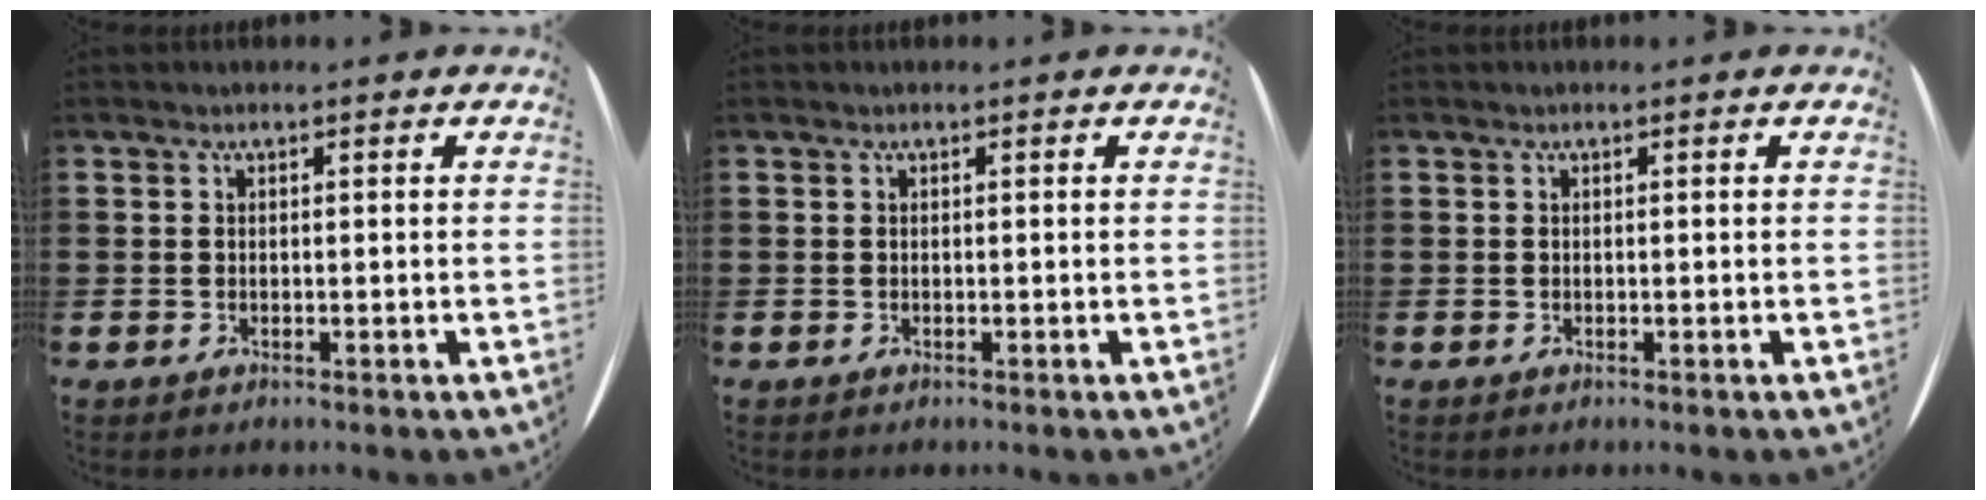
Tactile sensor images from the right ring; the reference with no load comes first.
{"total": 0.0}
{"total": 0.0}